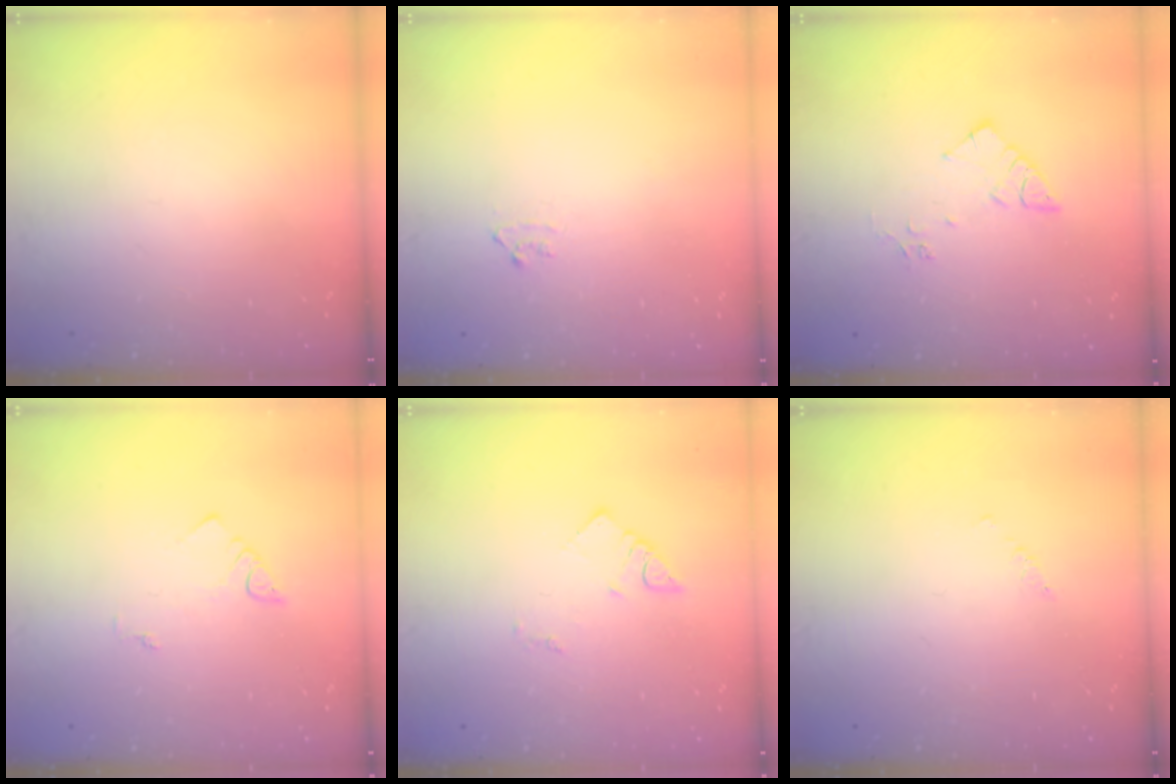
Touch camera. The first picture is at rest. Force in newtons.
{"total": 4.6, "press": 4.5, "slide": 0.5}
{"total": 7.2, "press": 7.2, "slide": 0.5}
{"total": 2.1, "press": 2.1, "slide": 0.4}
{"total": 2.7, "press": 2.7, "slide": 0.4}
{"total": 1.2, "press": 1.2, "slide": 0.2}